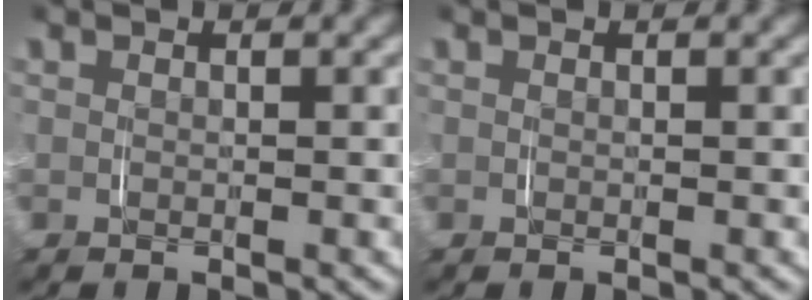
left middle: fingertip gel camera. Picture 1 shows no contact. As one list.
[{"total": 0.0}]